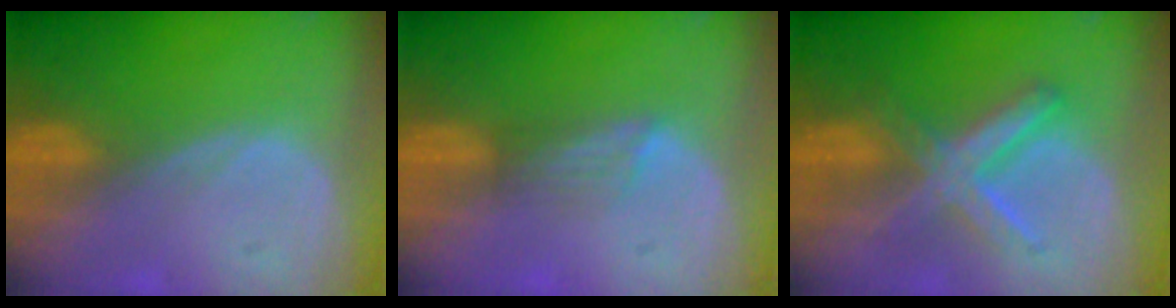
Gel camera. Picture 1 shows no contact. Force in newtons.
{"total": 2.8, "press": 2.5, "slide": 1.4}
{"total": 7.3, "press": 7.3, "slide": 0.5}